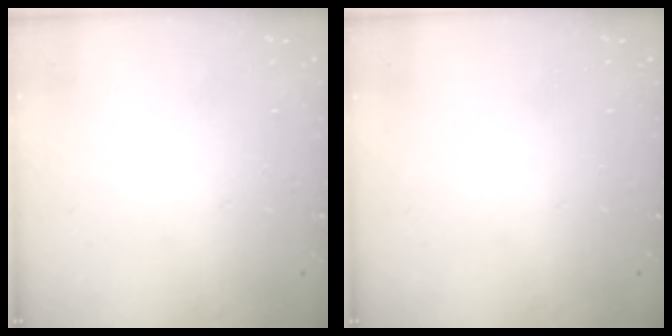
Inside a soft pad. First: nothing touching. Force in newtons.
{"total": 0.0}